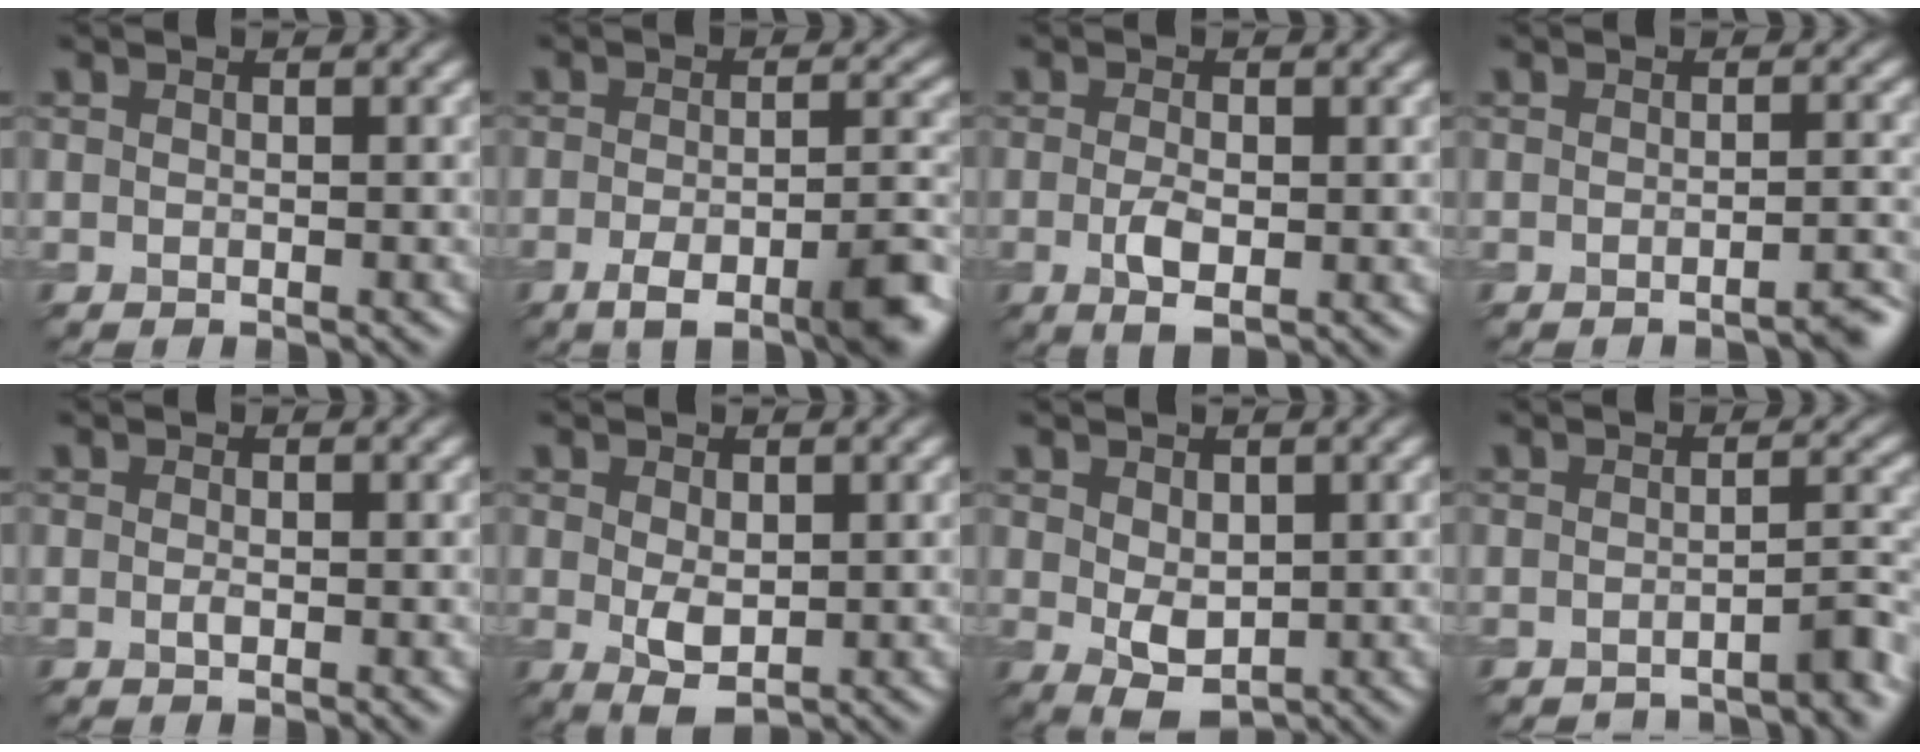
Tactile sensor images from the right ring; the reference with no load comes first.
{"total": 7.1, "force": [-3.8, 2.1, 5.6], "torque": [-0.089, -0.005, -0.061]}
{"total": 3.0, "force": [-0.5, 1.3, 2.6], "torque": [-0.053, -0.006, -0.007]}
{"total": 2.0, "force": [-1.4, 0.4, 1.4], "torque": [-0.006, 0.006, -0.026]}
{"total": 0.9, "force": [-0.1, 0.2, 0.9], "torque": [-0.017, -0.004, -0.002]}
{"total": 2.9, "force": [0.3, 1.5, 2.4], "torque": [-0.047, -0.004, 0.010]}
{"total": 3.2, "force": [0.4, 2.0, 2.5], "torque": [-0.048, -0.004, 0.015]}
{"total": 3.6, "force": [-3.2, 0.4, 1.6], "torque": [-0.017, 0.005, -0.048]}